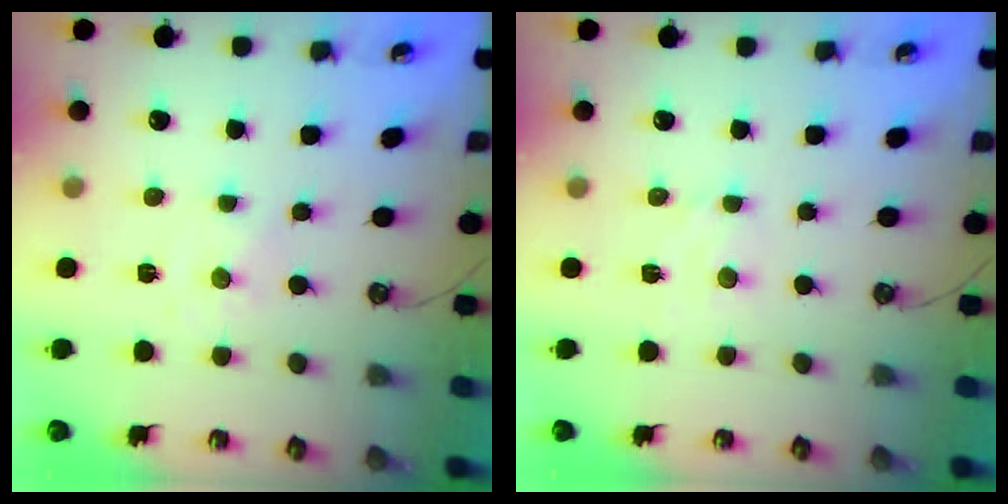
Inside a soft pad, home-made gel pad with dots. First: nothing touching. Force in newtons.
{"total": 2.0, "press": 2.0, "slide": 0.3}